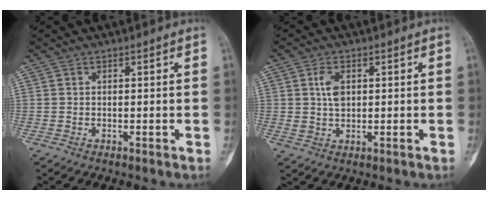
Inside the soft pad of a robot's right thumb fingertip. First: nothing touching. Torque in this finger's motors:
{"motor_torque": [0.63, 0.92, 0.45, 0.17, 0.19]}